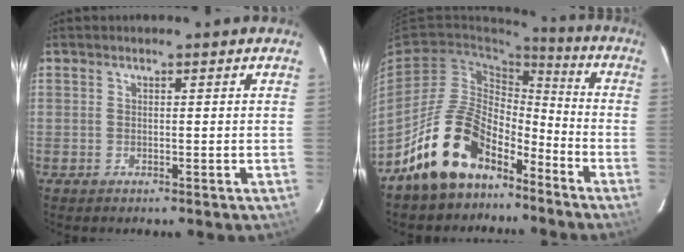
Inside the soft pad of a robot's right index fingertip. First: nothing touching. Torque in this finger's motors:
{"motor_torque": [0.77, -0.72, 1.05, 0.21]}